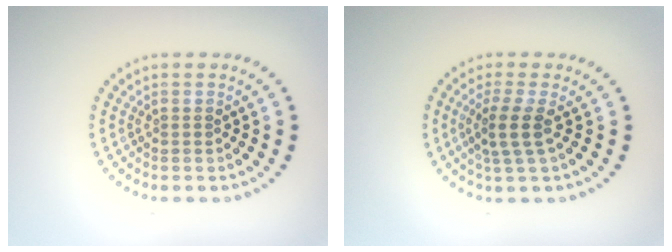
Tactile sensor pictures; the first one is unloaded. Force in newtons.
{"total": 2.6, "press": 2.0, "slide": 1.6}